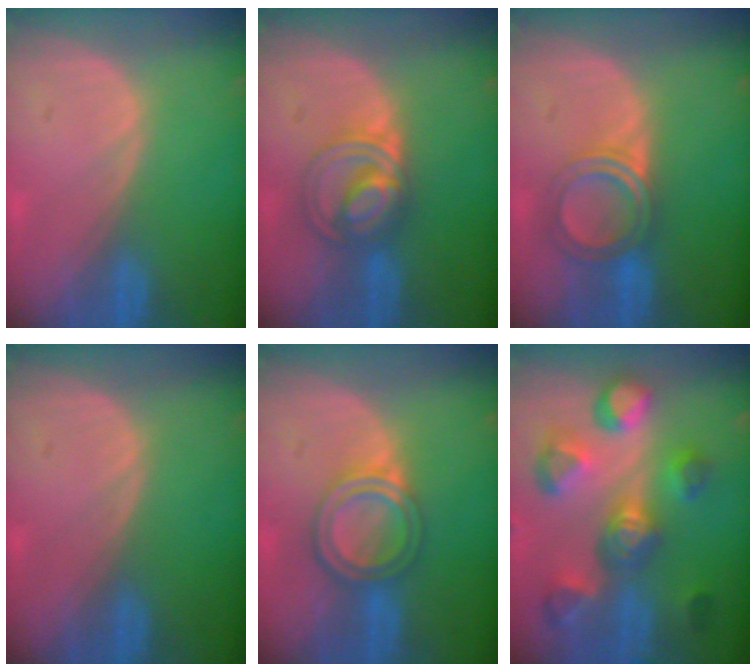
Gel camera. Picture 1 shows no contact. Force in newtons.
{"total": 6.3, "press": 6.3, "slide": 0.1}
{"total": 5.2, "press": 5.1, "slide": 0.3}
{"total": 0.0}
{"total": 6.1, "press": 5.3, "slide": 3.0}
{"total": 11.0, "press": 10.0, "slide": 4.6}